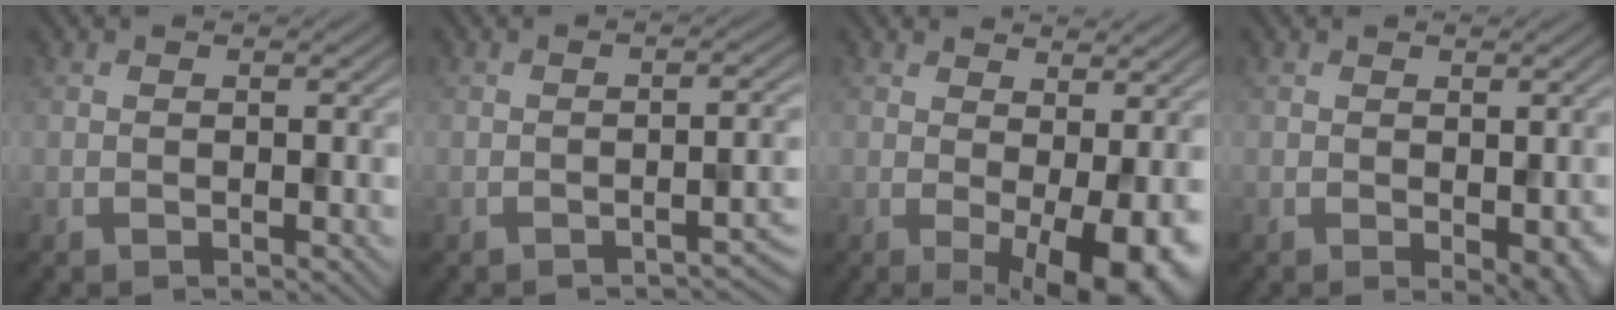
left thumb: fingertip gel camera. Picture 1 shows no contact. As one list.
[{"total": 3.0, "force": [-1.9, 0.6, 2.3], "torque": [-0.027, 0.006, -0.033]}, {"total": 7.7, "force": [-0.2, 3.5, 6.9], "torque": [-0.099, -0.013, 0.005]}, {"total": 4.0, "force": [-1.3, 2.0, 3.2], "torque": [-0.036, -0.017, -0.005]}]